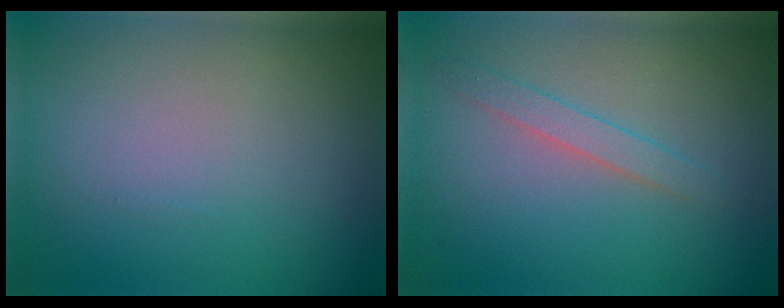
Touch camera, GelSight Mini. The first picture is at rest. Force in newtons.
{"total": 1.5, "press": 1.5, "slide": 0.1}